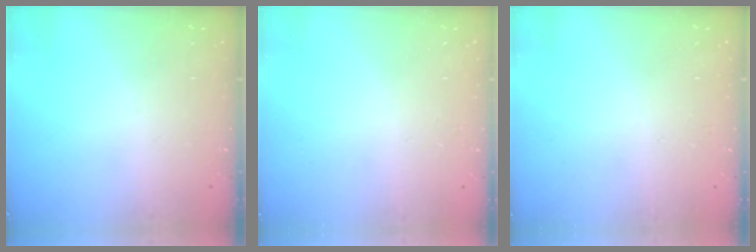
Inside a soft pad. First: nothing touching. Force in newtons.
{"total": 2.5, "press": 2.5, "slide": 0.2}
{"total": 2.6, "press": 2.6, "slide": 0.2}